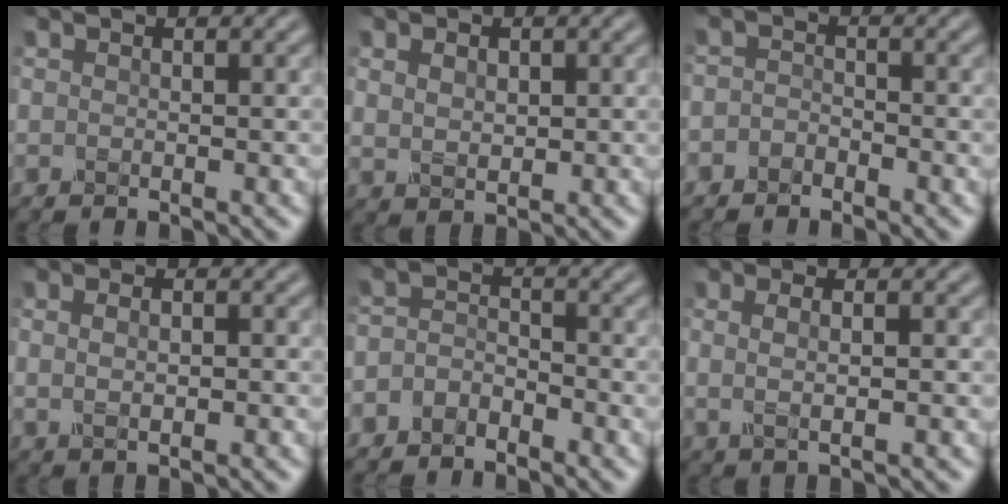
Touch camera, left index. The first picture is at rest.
{"total": 2.0, "force": [0.6, 1.4, 1.3], "torque": [-0.027, -0.002, 0.015]}
{"total": 1.3, "force": [-1.1, 0.7, 0.4], "torque": [-0.006, 0.004, -0.025]}
{"total": 3.2, "force": [0.6, 1.9, 2.5], "torque": [-0.033, 0.013, -0.002]}
{"total": 2.0, "force": [-1.5, 1.1, 0.8], "torque": [-0.016, 0.006, -0.036]}
{"total": 2.4, "force": [0.4, 0.9, 2.2], "torque": [-0.039, -0.003, 0.003]}